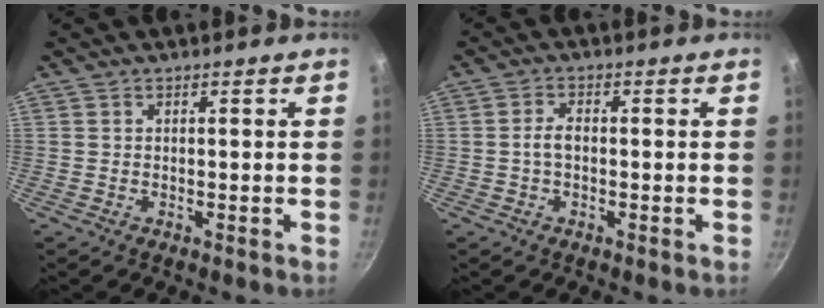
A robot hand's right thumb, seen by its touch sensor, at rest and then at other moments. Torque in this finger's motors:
{"motor_torque": [0.43, 0.53, 0.58, 0.46, 0.00]}